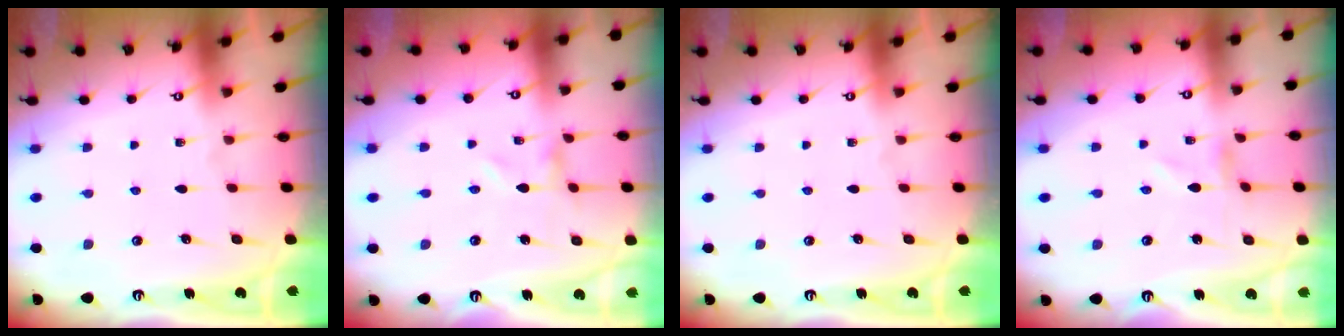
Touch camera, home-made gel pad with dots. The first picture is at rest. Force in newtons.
{"total": 0.0}
{"total": 0.0}
{"total": 1.0, "press": 1.0, "slide": 0.1}